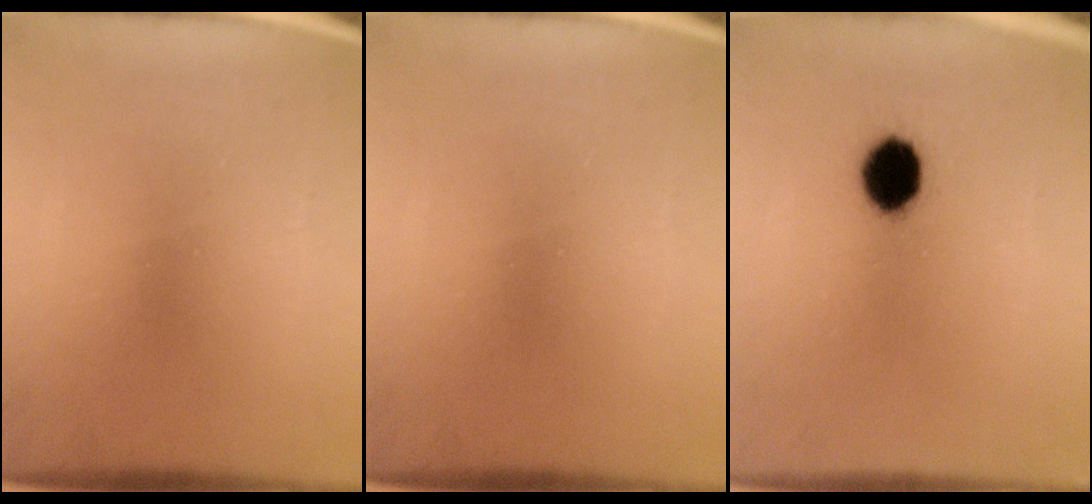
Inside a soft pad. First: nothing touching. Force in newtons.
{"total": 0.0}
{"total": 8.0}